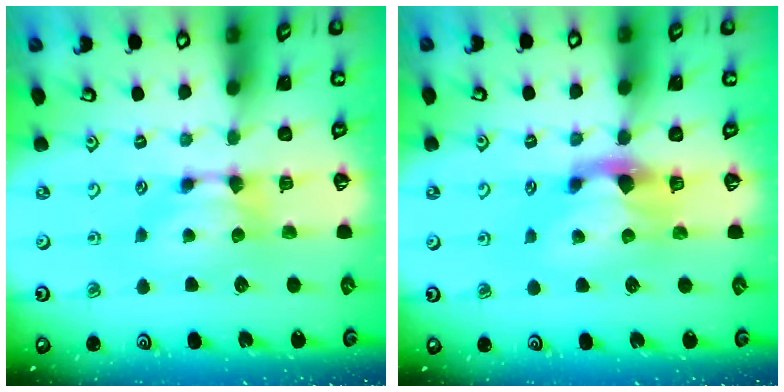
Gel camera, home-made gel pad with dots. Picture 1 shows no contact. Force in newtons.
{"total": 2.3, "press": 1.9, "slide": 1.2}